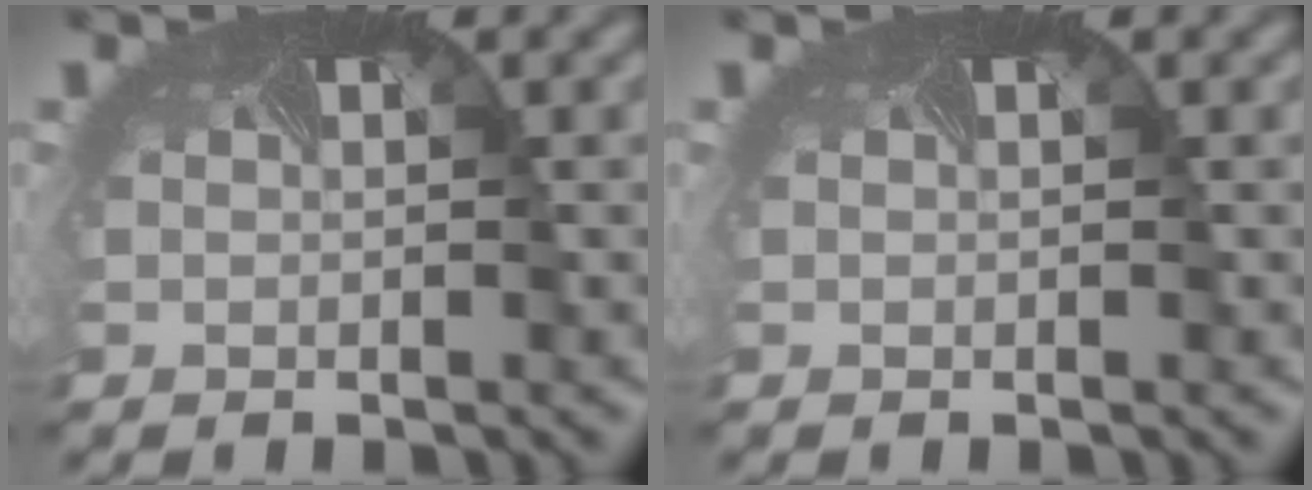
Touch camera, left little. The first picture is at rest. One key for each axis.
{"total": 0.0}